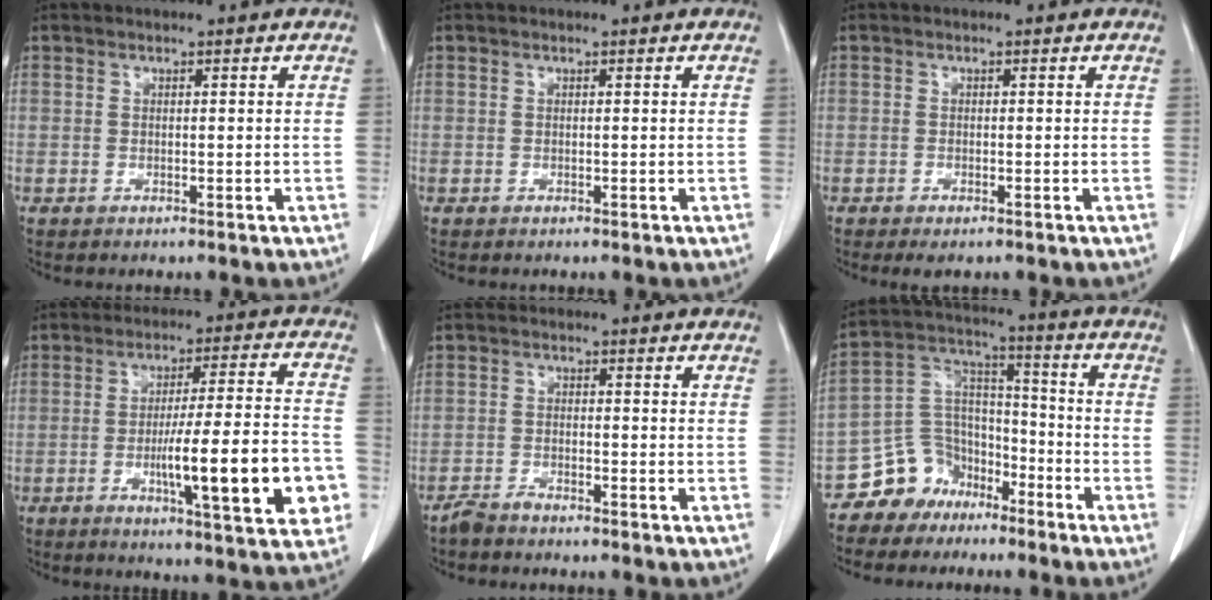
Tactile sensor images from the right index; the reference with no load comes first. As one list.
[{"total": 0.0}, {"total": 1.8, "force": [-1.2, 0.6, 1.2], "torque": [-0.016, -0.003, -0.010]}, {"total": 16.3, "force": [-4.5, 1.9, 15.6], "torque": [-0.209, 0.004, -0.060]}, {"total": 2.3, "force": [-2.1, 0.3, 0.9], "torque": [-0.020, -0.003, -0.040]}, {"total": 9.4, "force": [-6.5, 6.7, 0.8], "torque": [-0.015, 0.057, -0.117]}]